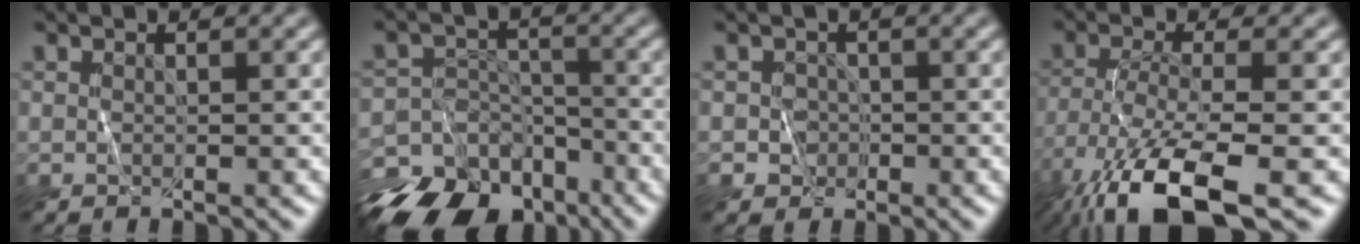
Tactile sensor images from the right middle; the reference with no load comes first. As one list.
[{"total": 15.1, "force": [-11.3, 8.7, 4.9], "torque": [-0.094, -0.031, -0.172]}, {"total": 1.5, "force": [-0.5, 1.4, 0.2], "torque": [0.007, 0.000, -0.009]}, {"total": 11.1, "force": [-7.1, 3.1, 8.0], "torque": [-0.172, -0.021, -0.134]}]